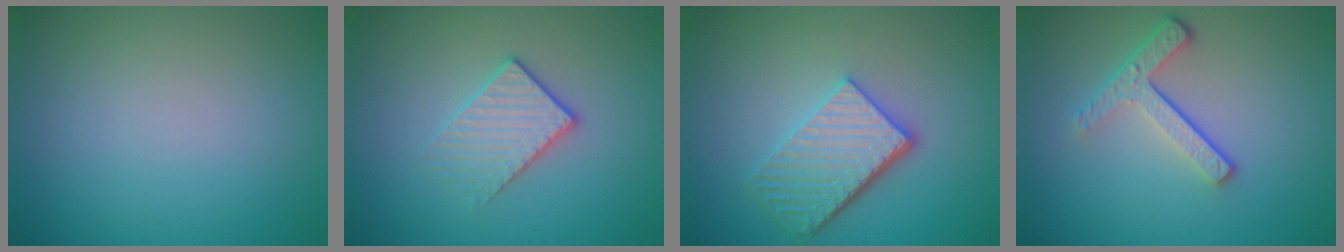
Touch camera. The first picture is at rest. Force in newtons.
{"total": 2.2, "press": 1.9, "slide": 1.2}
{"total": 4.9, "press": 3.9, "slide": 3.1}
{"total": 3.6, "press": 2.6, "slide": 2.5}